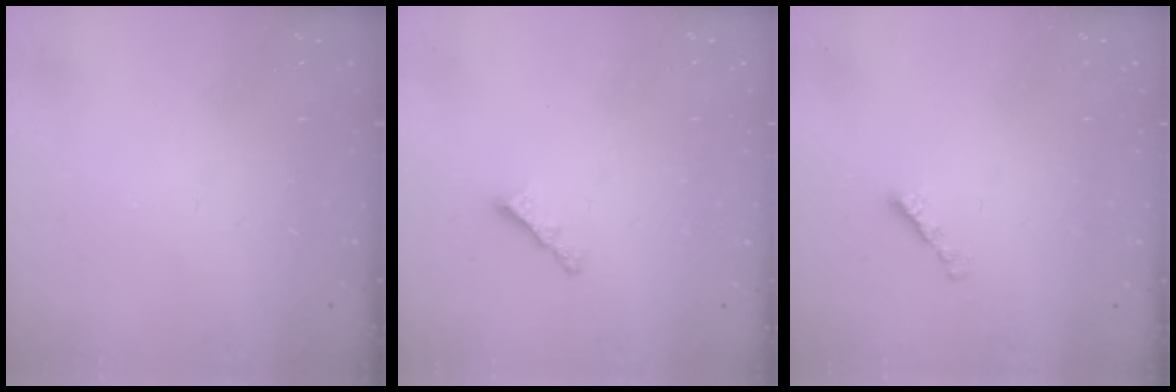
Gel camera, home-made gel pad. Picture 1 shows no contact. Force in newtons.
{"total": 3.4, "press": 3.4, "slide": 0.1}
{"total": 2.2, "press": 2.1, "slide": 0.7}